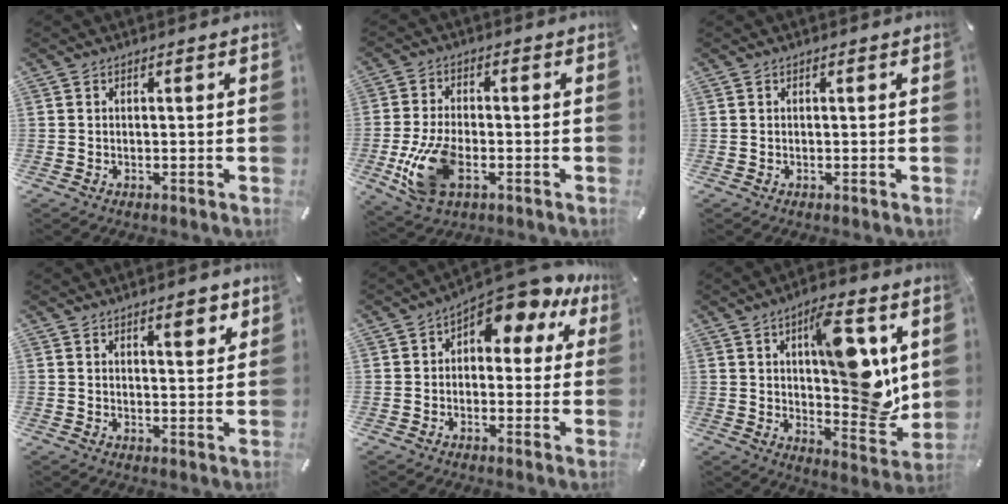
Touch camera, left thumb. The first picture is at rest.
{"total": 12.5, "force": [-3.4, 7.2, 9.6], "torque": [-0.212, -0.002, -0.058]}
{"total": 0.0}
{"total": 4.9, "force": [3.6, 1.9, 2.8], "torque": [-0.030, -0.018, 0.058]}
{"total": 11.0, "force": [7.3, 5.1, 6.4], "torque": [-0.091, -0.054, 0.129]}
{"total": 16.7, "force": [5.5, 6.3, 14.5], "torque": [-0.179, -0.038, 0.086]}